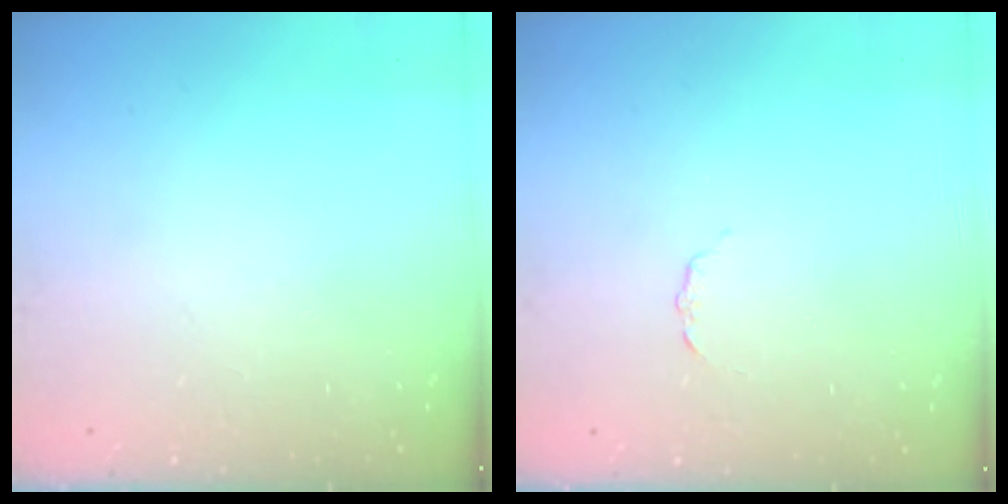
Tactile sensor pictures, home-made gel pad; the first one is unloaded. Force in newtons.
{"total": 2.0, "press": 2.0, "slide": 0.3}